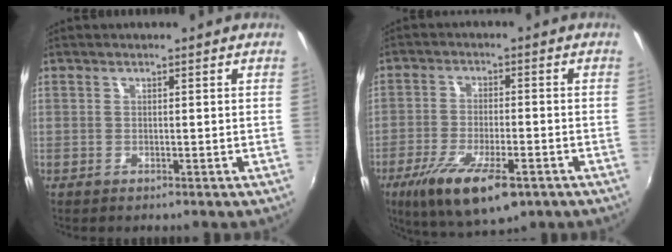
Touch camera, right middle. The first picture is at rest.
{"total": 13.7, "force": [-7.8, 4.3, 10.4], "torque": [-0.208, -0.041, -0.132]}